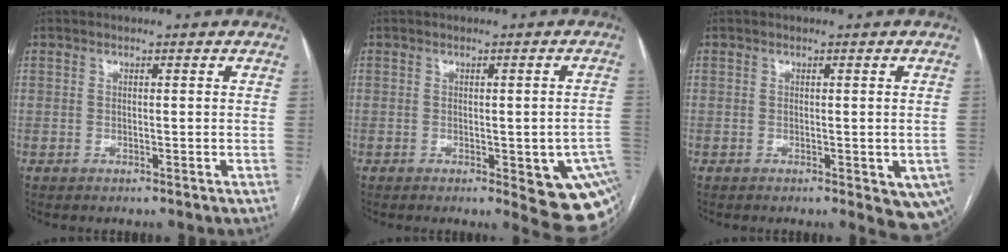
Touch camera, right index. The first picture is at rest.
{"total": 12.4, "force": [-4.5, 3.6, 10.9], "torque": [-0.070, 0.007, -0.047]}
{"total": 7.5, "force": [-3.3, 3.1, 6.0], "torque": [-0.048, -0.011, -0.045]}